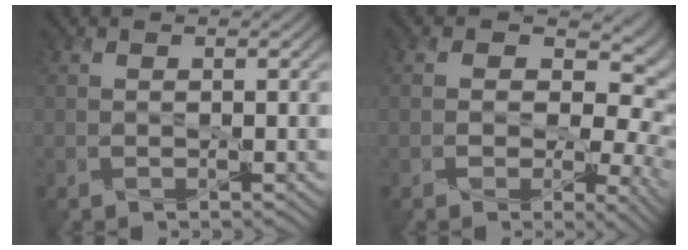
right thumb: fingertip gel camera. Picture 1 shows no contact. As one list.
[{"total": 10.2, "force": [-0.7, 7.7, 6.8], "torque": [-0.085, -0.004, -0.019]}]